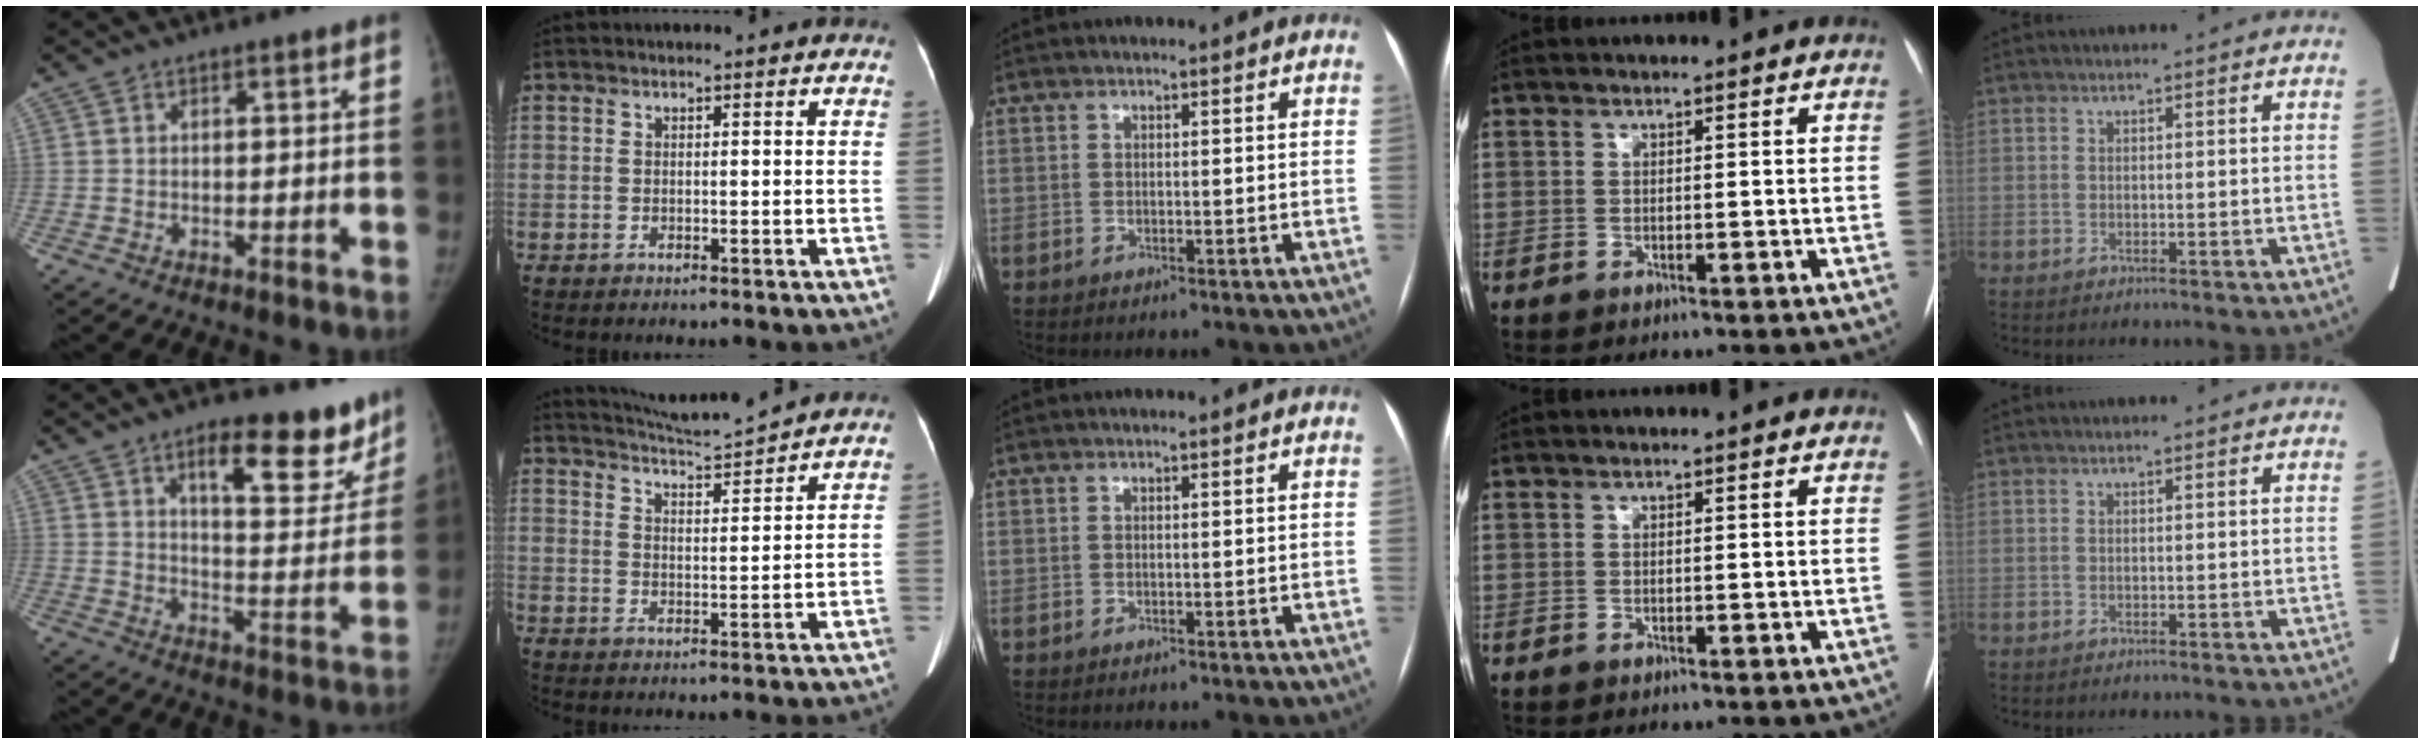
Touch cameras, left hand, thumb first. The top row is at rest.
{"thumb": {"total": 15.1, "force": [10.2, 5.9, 9.5], "torque": [-0.068, -0.062, 0.146]}, "index": {"total": 7.4, "force": [7.1, -1.6, 0.7], "torque": [-0.030, -0.003, 0.126]}}